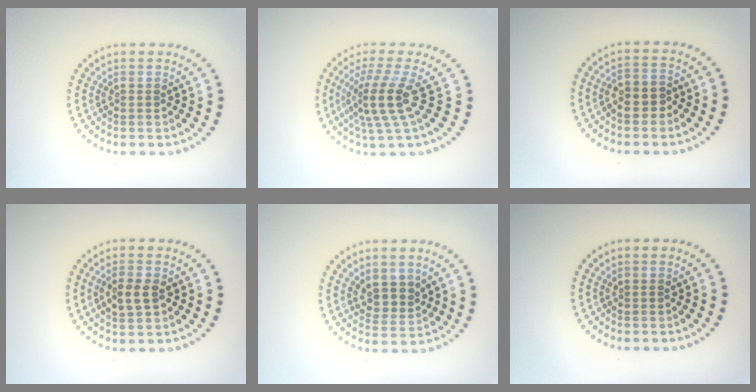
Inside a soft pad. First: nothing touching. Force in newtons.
{"total": 4.1, "press": 2.9, "slide": 2.8}
{"total": 2.4, "press": 2.3, "slide": 0.7}
{"total": 2.7, "press": 2.6, "slide": 0.3}
{"total": 2.8, "press": 2.4, "slide": 1.4}
{"total": 0.0}